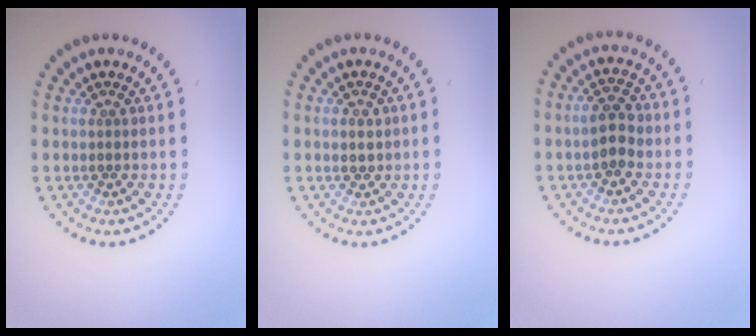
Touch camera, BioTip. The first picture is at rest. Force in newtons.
{"total": 1.1, "press": 1.1, "slide": 0.3}
{"total": 2.5, "press": 2.5, "slide": 0.4}